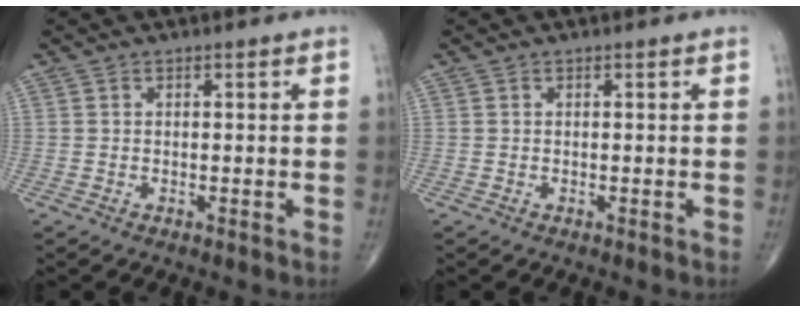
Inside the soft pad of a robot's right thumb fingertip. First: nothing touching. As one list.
[{"total": 0.0}]